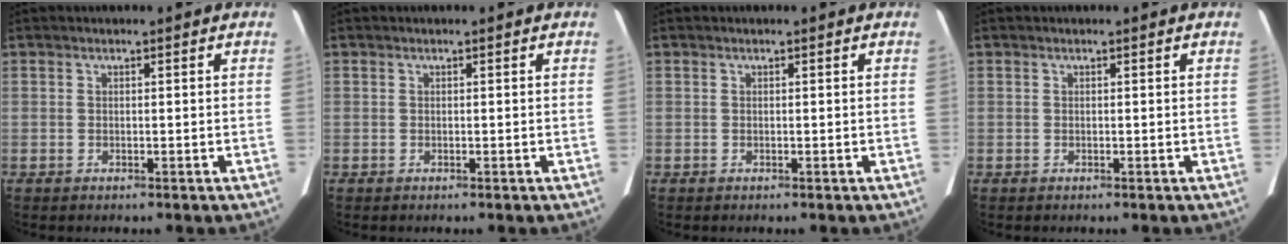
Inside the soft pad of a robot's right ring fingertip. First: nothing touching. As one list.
[{"total": 0.0}, {"total": 0.0}, {"total": 0.0}]